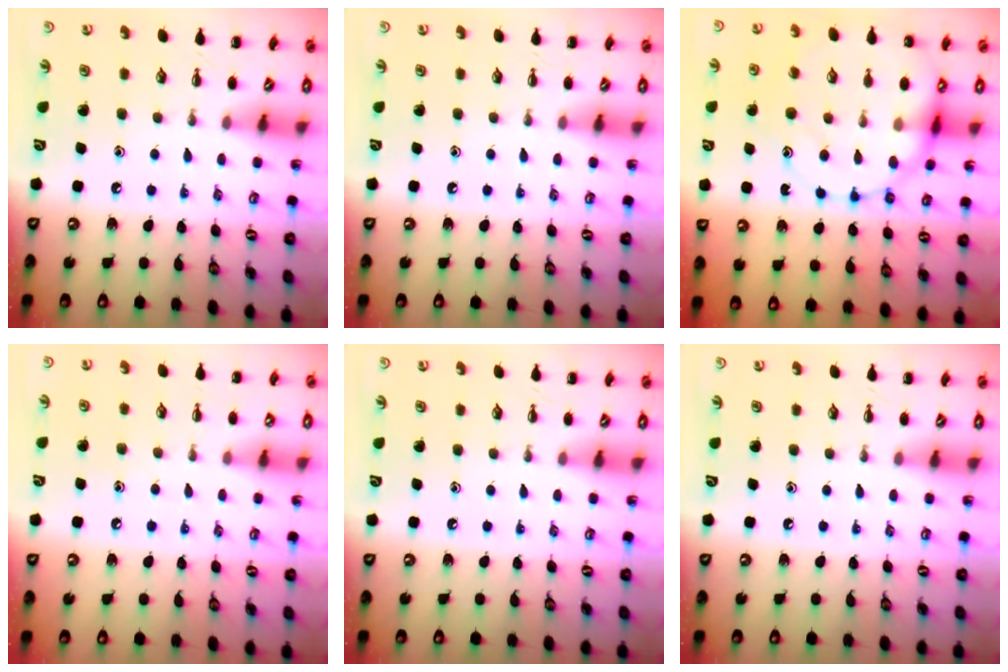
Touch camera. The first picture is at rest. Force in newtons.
{"total": 0.0}
{"total": 18.7, "press": 18.6, "slide": 1.5}
{"total": 6.7, "press": 6.4, "slide": 2.0}
{"total": 0.0}
{"total": 0.0}